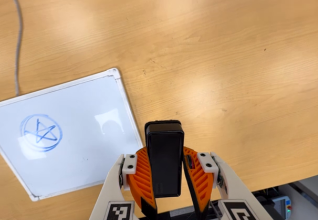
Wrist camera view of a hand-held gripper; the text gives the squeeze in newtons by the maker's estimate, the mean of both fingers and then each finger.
{"total": 10.5, "left": 9.2, "right": 11.9}